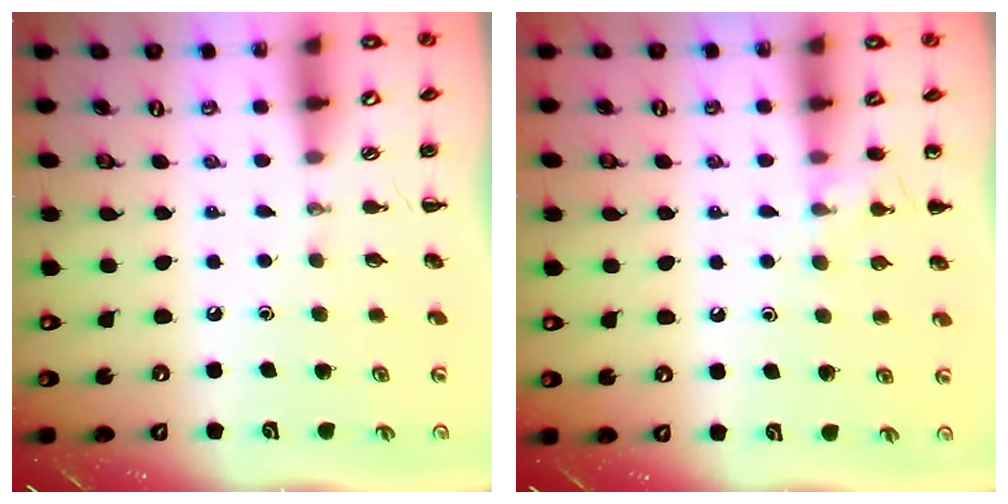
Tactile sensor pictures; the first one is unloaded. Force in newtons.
{"total": 7.6, "press": 7.4, "slide": 1.9}